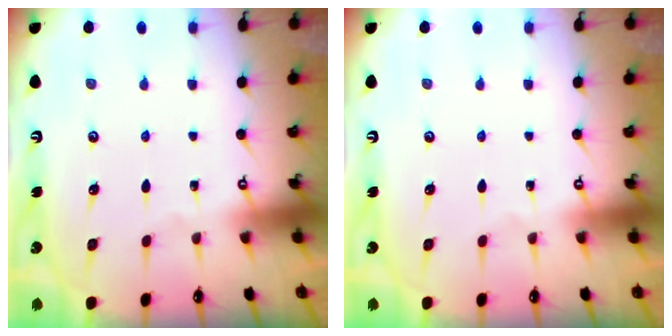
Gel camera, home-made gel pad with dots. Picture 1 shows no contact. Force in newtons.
{"total": 0.0}